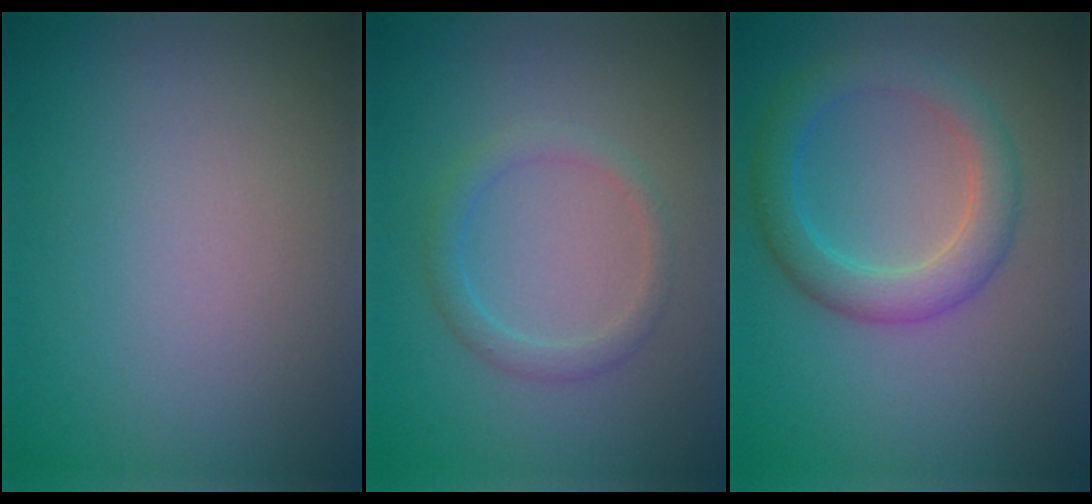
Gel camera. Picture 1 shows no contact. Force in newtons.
{"total": 1.9, "press": 1.9, "slide": 0.2}
{"total": 3.9, "press": 3.9, "slide": 0.1}